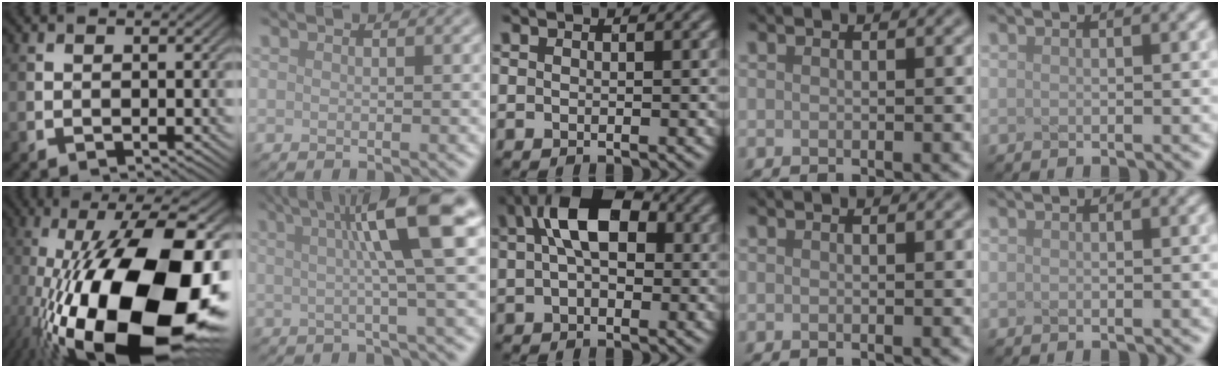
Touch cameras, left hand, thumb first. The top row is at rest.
{"thumb": {"total": 22.6, "force": [-6.2, 9.4, 19.6], "torque": [-0.363, -0.015, -0.096]}, "index": {"total": 9.0, "force": [2.2, 1.3, 8.6], "torque": [-0.106, 0.019, 0.028]}, "middle": {"total": 7.5, "force": [1.7, 4.3, 5.9], "torque": [-0.106, 0.022, 0.018]}}